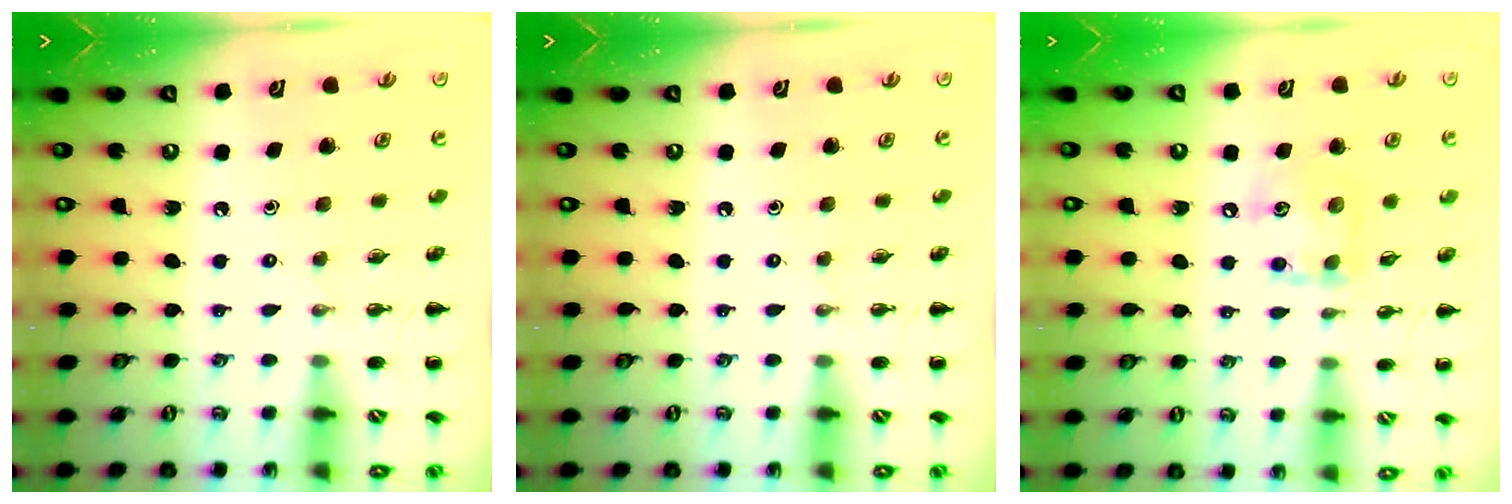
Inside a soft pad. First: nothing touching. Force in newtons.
{"total": 0.0}
{"total": 10.1, "press": 10.1, "slide": 0.8}